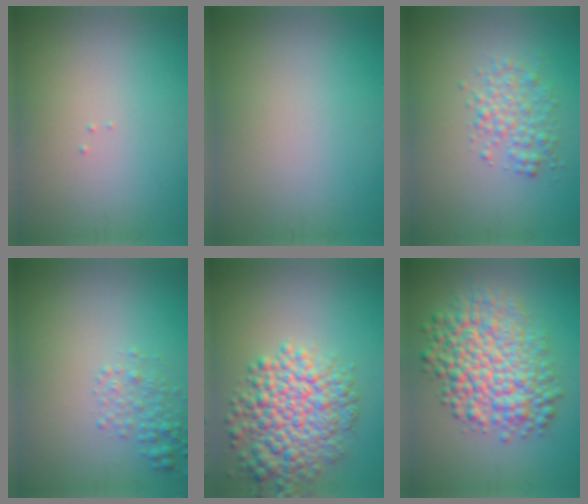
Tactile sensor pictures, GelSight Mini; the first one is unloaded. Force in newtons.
{"total": 0.0}
{"total": 2.6, "press": 2.6, "slide": 0.0}
{"total": 1.9, "press": 1.9, "slide": 0.1}
{"total": 7.1, "press": 7.1, "slide": 0.2}
{"total": 8.2, "press": 8.2, "slide": 0.1}